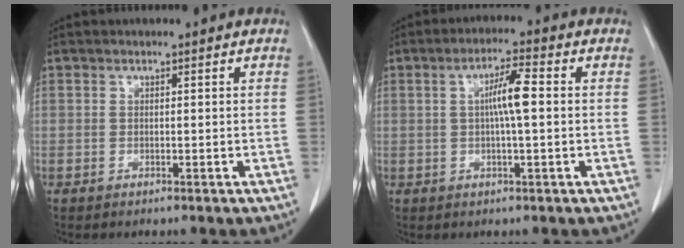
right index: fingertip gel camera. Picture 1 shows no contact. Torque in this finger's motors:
{"motor_torque": [0.94, -0.08, 0.48, 0.12]}